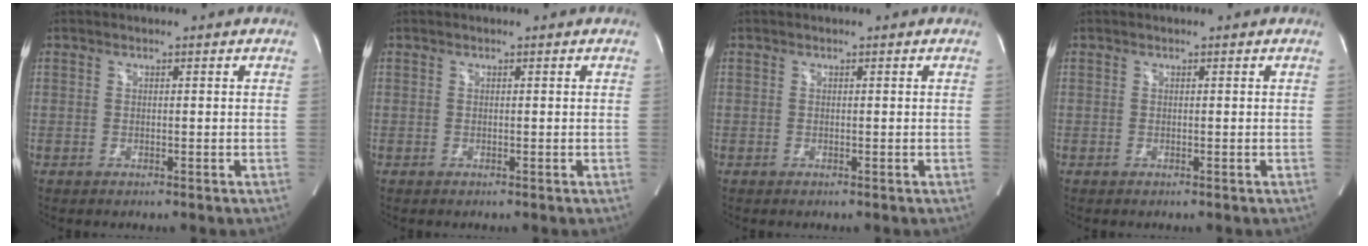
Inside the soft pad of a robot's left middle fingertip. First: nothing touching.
{"total": 0.0}
{"total": 0.0}
{"total": 0.0}